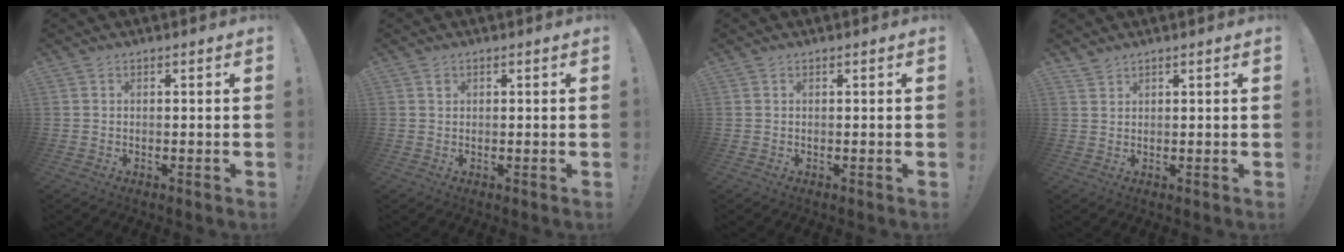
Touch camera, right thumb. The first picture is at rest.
{"total": 0.9, "force": [0.4, 0.8, 0.2], "torque": [0.007, -0.003, 0.006]}
{"total": 0.0}
{"total": 2.0, "force": [1.8, 0.6, 0.4], "torque": [-0.004, -0.010, 0.035]}